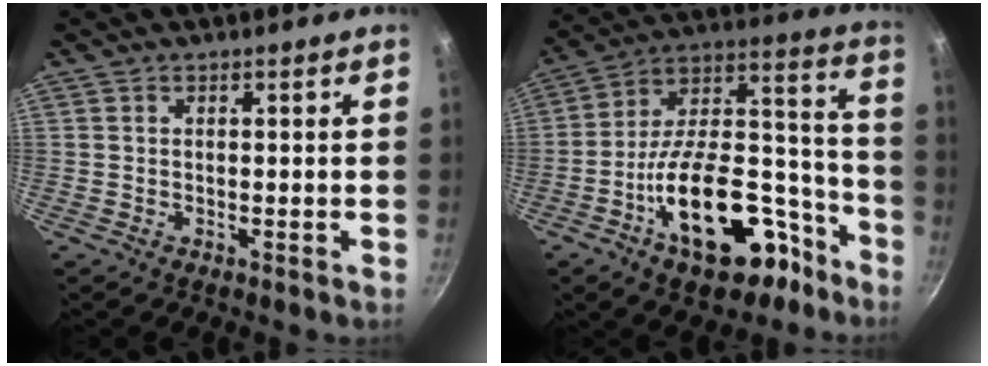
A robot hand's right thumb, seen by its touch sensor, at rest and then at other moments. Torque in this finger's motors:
{"motor_torque": [2.41, 1.76, 1.93, -0.84, 0.62]}